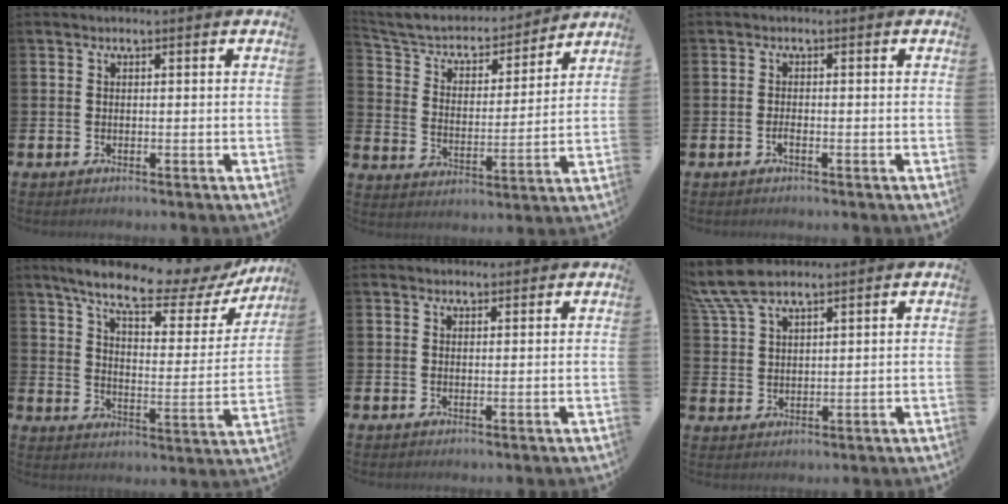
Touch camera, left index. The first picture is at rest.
{"total": 6.7, "force": [6.1, 2.4, 1.3], "torque": [-0.066, -0.046, 0.106]}
{"total": 0.7, "force": [-0.5, 0.1, 0.5], "torque": [-0.017, 0.000, -0.008]}
{"total": 10.7, "force": [9.1, 2.4, 5.0], "torque": [-0.118, -0.058, 0.151]}
{"total": 1.4, "force": [1.3, 0.5, -0.1], "torque": [0.007, -0.001, 0.024]}
{"total": 7.6, "force": [6.5, 2.0, 3.3], "torque": [-0.083, -0.016, 0.122]}